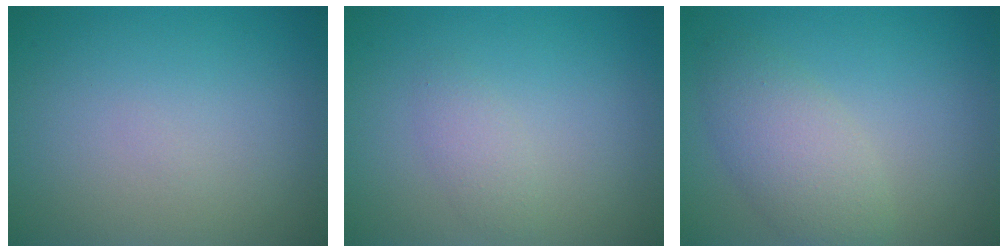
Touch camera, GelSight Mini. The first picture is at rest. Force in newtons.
{"total": 1.4, "press": 1.4, "slide": 0.1}
{"total": 3.9, "press": 3.9, "slide": 0.2}